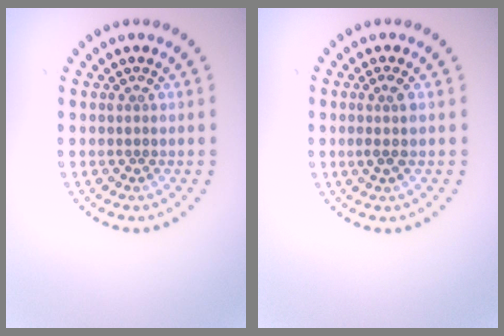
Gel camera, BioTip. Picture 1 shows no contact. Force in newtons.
{"total": 1.4, "press": 1.2, "slide": 0.8}